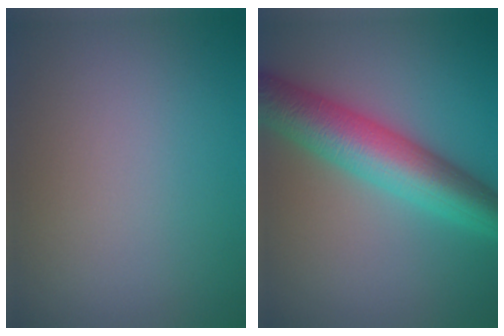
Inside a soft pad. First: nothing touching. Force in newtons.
{"total": 8.1, "press": 8.1, "slide": 0.1}